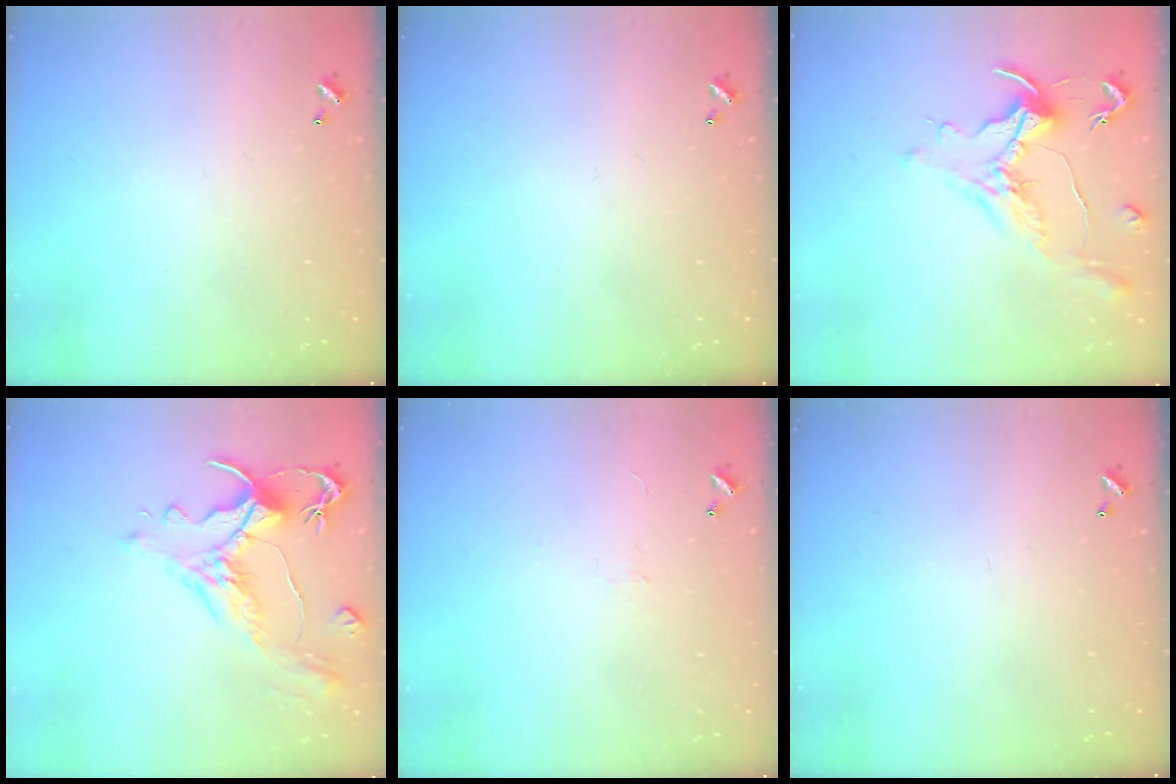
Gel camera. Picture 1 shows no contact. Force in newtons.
{"total": 0.0}
{"total": 1.2, "press": 1.0, "slide": 0.5}
{"total": 1.6, "press": 0.6, "slide": 1.5}
{"total": 0.6, "press": 0.5, "slide": 0.4}
{"total": 0.0}